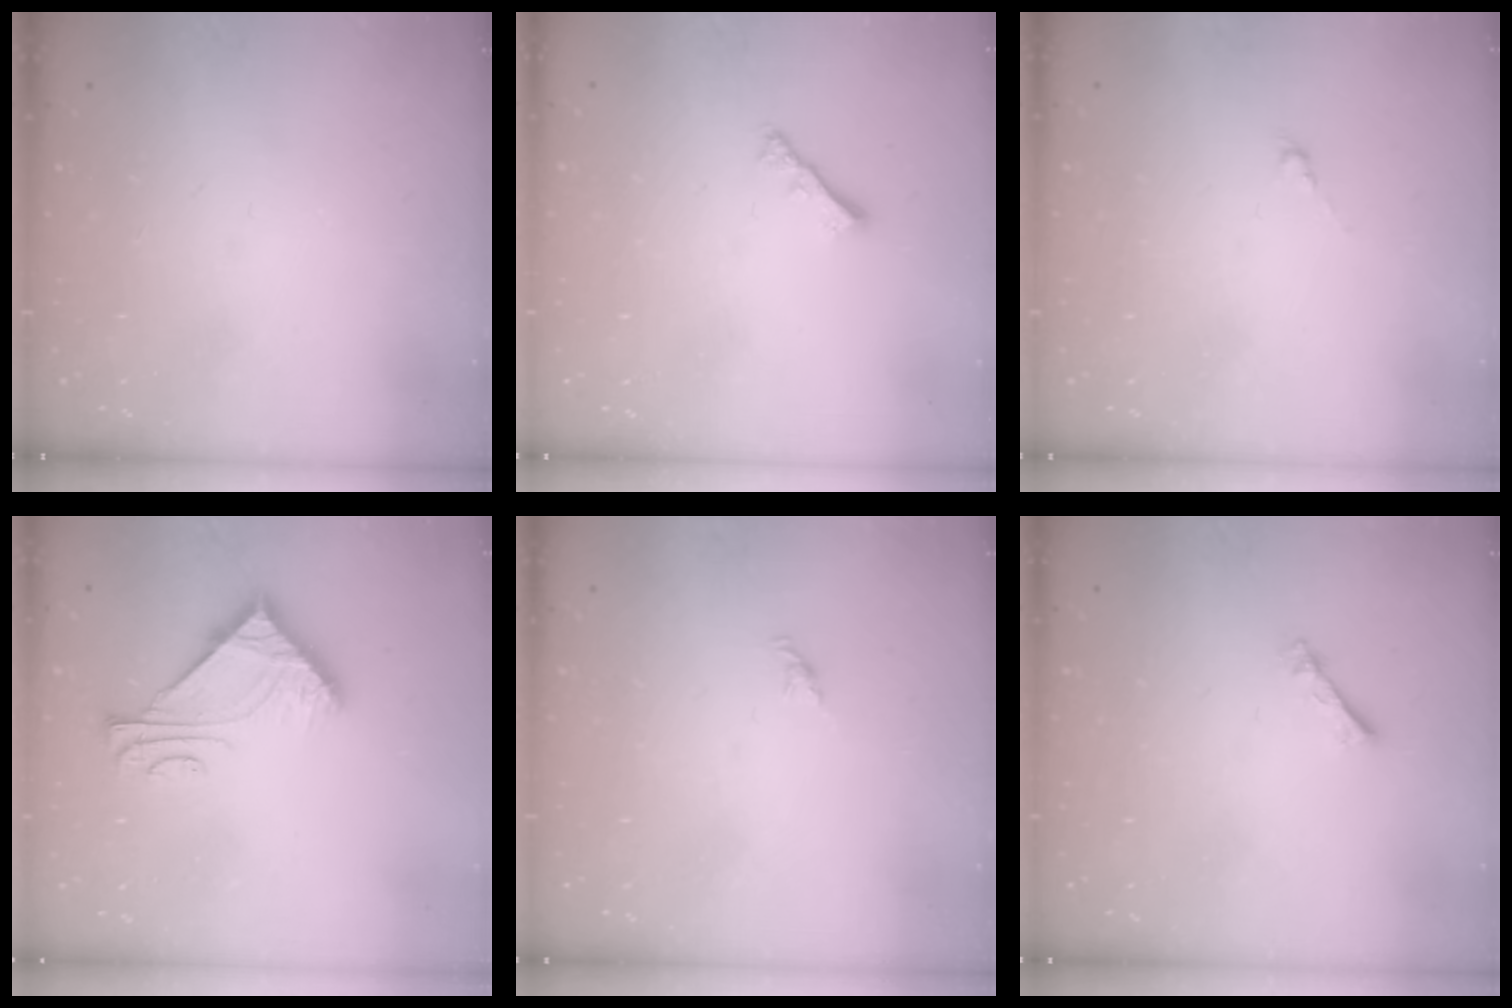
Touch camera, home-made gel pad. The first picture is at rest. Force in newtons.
{"total": 2.6, "press": 2.5, "slide": 0.5}
{"total": 0.0}
{"total": 8.5, "press": 8.4, "slide": 1.0}
{"total": 1.1, "press": 1.0, "slide": 0.5}
{"total": 2.1, "press": 2.1, "slide": 0.3}